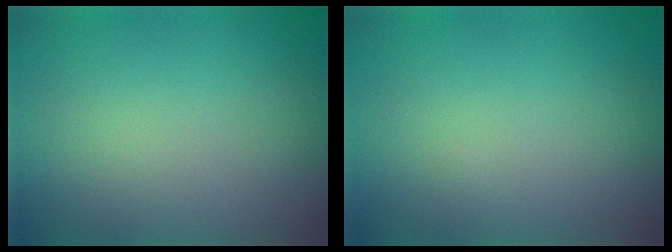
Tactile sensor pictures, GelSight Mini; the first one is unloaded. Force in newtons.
{"total": 0.0}